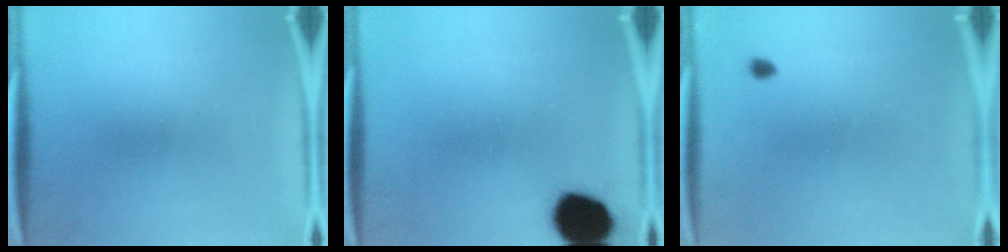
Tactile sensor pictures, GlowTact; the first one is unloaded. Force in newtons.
{"total": 12.9}
{"total": 0.9}